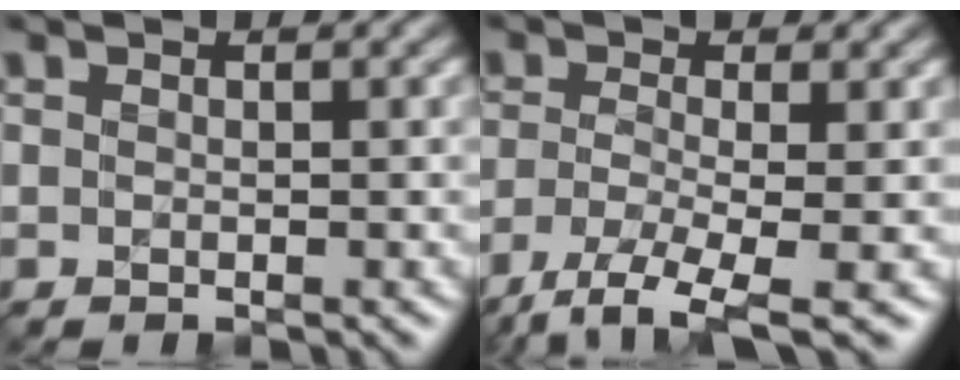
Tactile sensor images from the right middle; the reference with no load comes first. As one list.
[{"total": 5.1, "force": [-3.0, 1.2, 4.0], "torque": [-0.079, -0.005, -0.063]}]